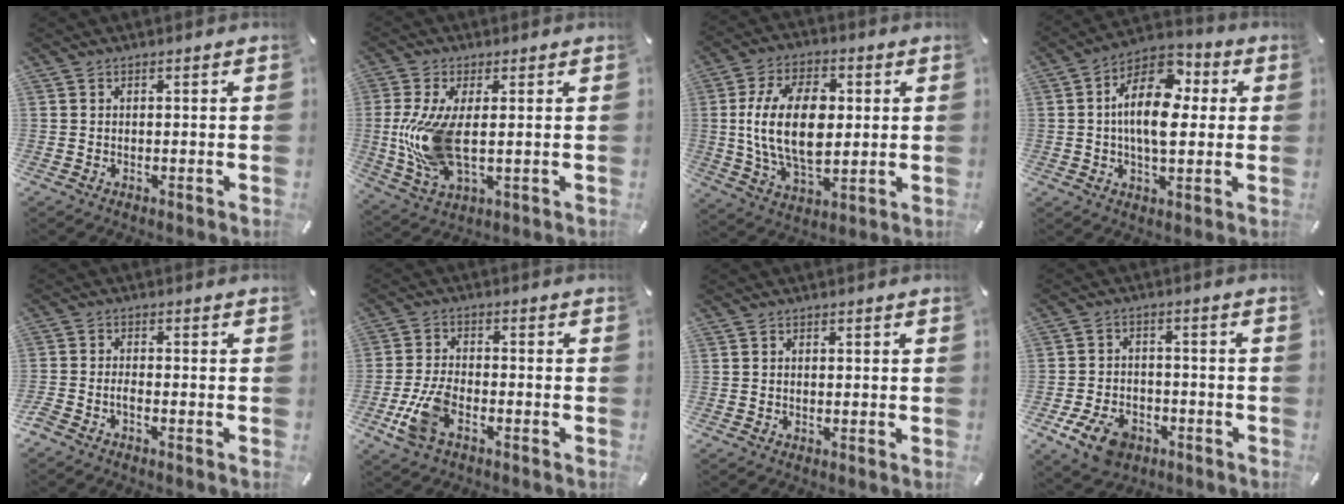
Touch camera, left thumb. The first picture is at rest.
{"total": 13.0, "force": [0.8, 5.8, 11.7], "torque": [-0.269, -0.027, 0.013]}
{"total": 17.5, "force": [1.8, 10.8, 13.7], "torque": [-0.282, -0.002, 0.028]}
{"total": 15.0, "force": [2.4, 9.2, 11.7], "torque": [-0.213, -0.008, 0.040]}
{"total": 2.4, "force": [-1.8, 0.8, 1.3], "torque": [-0.027, 0.003, -0.035]}
{"total": 8.4, "force": [-3.7, 4.3, 6.2], "torque": [-0.142, 0.001, -0.067]}
{"total": 0.6, "force": [0.0, 0.5, 0.2], "torque": [-0.003, 0.003, 0.000]}
{"total": 8.9, "force": [-4.8, 5.9, 4.7], "torque": [-0.107, 0.020, -0.087]}